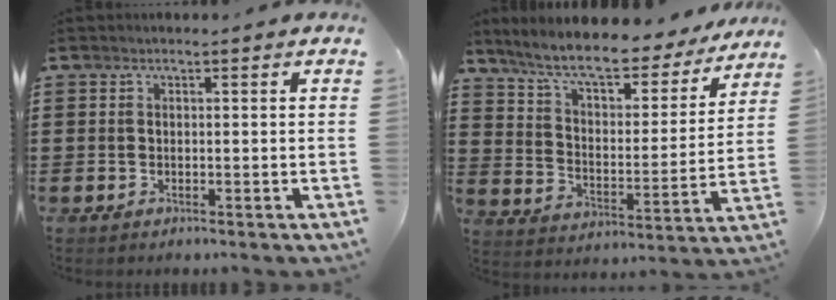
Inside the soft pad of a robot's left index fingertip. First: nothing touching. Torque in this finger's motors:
{"motor_torque": [2.14, 0.00, 0.54, 0.21]}